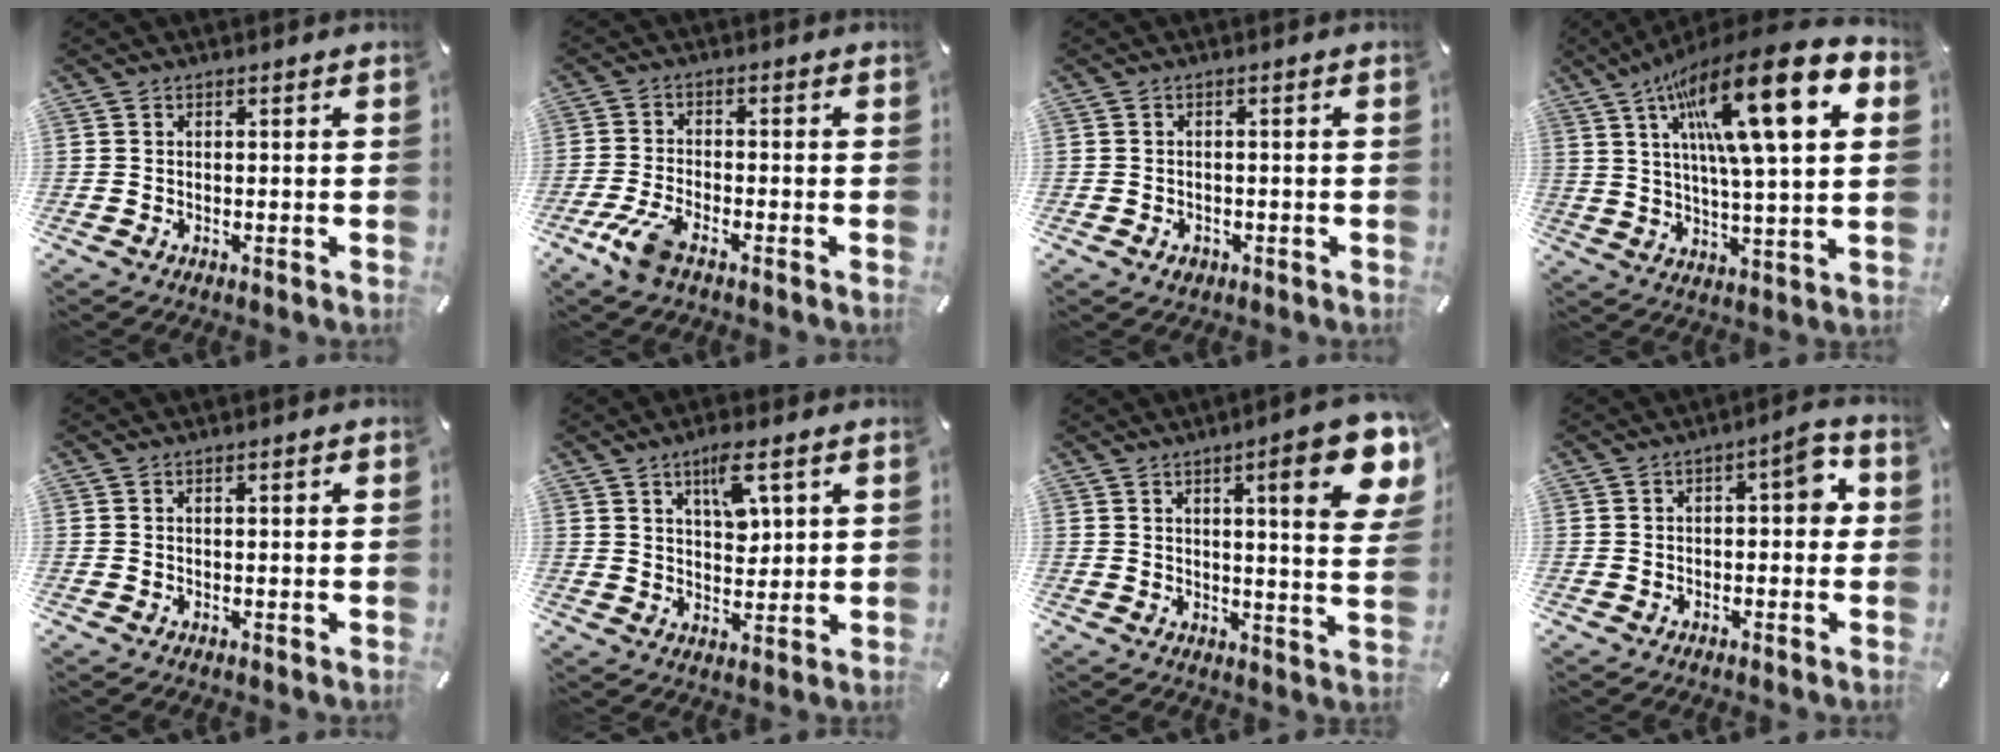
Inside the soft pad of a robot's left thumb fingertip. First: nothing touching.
{"total": 6.4, "force": [-3.9, 1.7, 4.8], "torque": [-0.114, -0.001, -0.075]}
{"total": 2.1, "force": [-1.1, 1.5, 1.1], "torque": [-0.021, 0.005, -0.020]}
{"total": 23.9, "force": [10.3, 5.7, 20.8], "torque": [-0.346, -0.051, 0.147]}
{"total": 0.9, "force": [0.2, 0.1, 0.8], "torque": [-0.015, 0.001, 0.002]}
{"total": 8.1, "force": [4.3, 3.7, 5.8], "torque": [-0.083, -0.016, 0.068]}
{"total": 16.0, "force": [6.9, 3.2, 14.1], "torque": [-0.189, -0.037, 0.095]}
{"total": 6.3, "force": [0.3, 2.9, 5.6], "torque": [-0.072, 0.003, -0.005]}